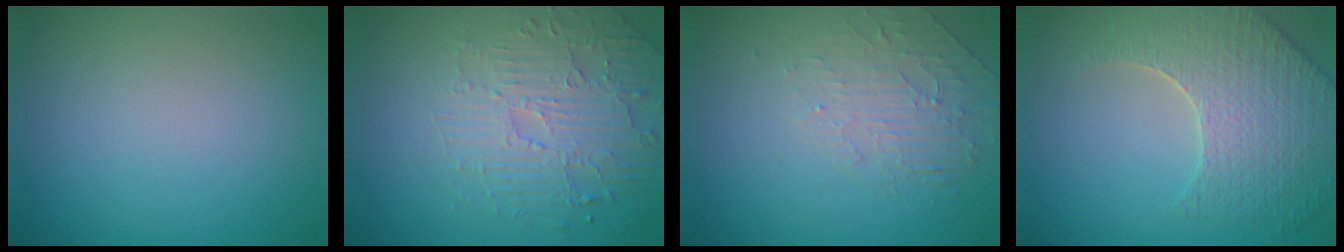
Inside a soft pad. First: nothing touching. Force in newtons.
{"total": 4.7, "press": 3.7, "slide": 2.9}
{"total": 2.1, "press": 1.2, "slide": 1.7}
{"total": 7.0, "press": 5.5, "slide": 4.3}